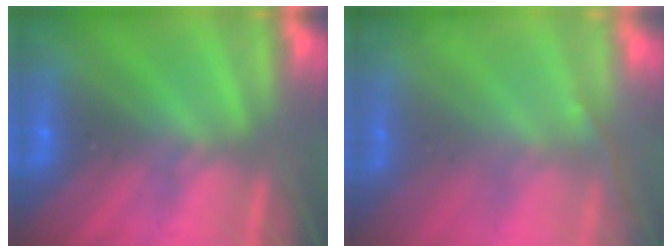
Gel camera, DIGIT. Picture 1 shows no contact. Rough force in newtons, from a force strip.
{"total": 1.3}